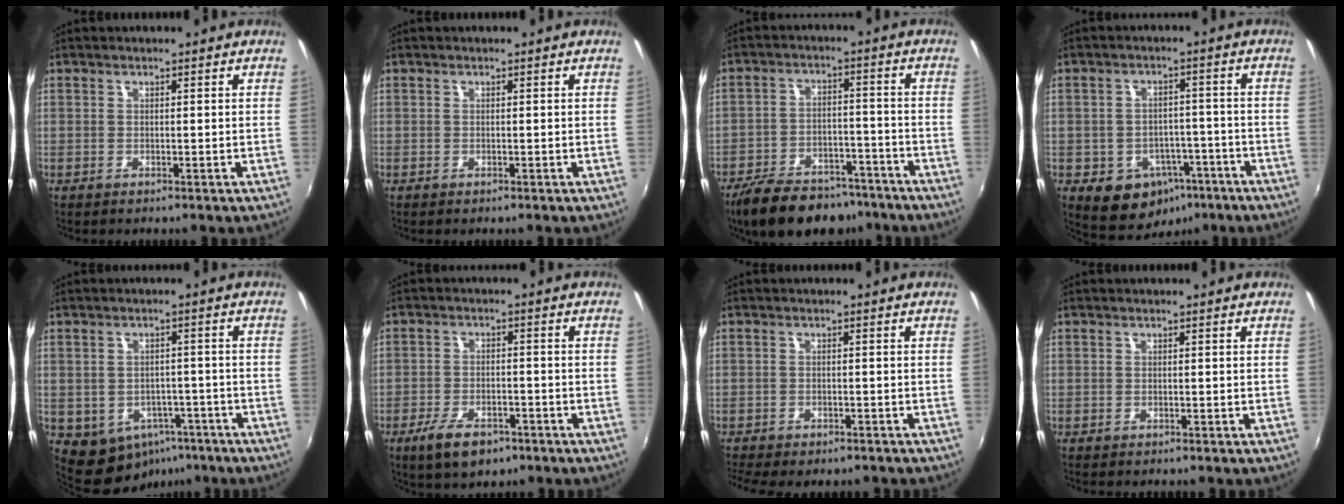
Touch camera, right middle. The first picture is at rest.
{"total": 0.0}
{"total": 17.0, "force": [-13.4, 7.3, 7.6], "torque": [-0.163, -0.003, -0.196]}
{"total": 10.9, "force": [-5.6, 8.2, 4.3], "torque": [-0.087, 0.022, -0.052]}
{"total": 8.7, "force": [-4.7, 6.7, 3.0], "torque": [-0.071, 0.005, -0.044]}
{"total": 7.9, "force": [-5.2, 3.5, 4.8], "torque": [-0.115, -0.012, -0.086]}
{"total": 8.3, "force": [-7.1, 2.4, 3.7], "torque": [-0.088, -0.028, -0.108]}
{"total": 0.7, "force": [-0.7, 0.1, 0.2], "torque": [-0.005, -0.004, -0.012]}